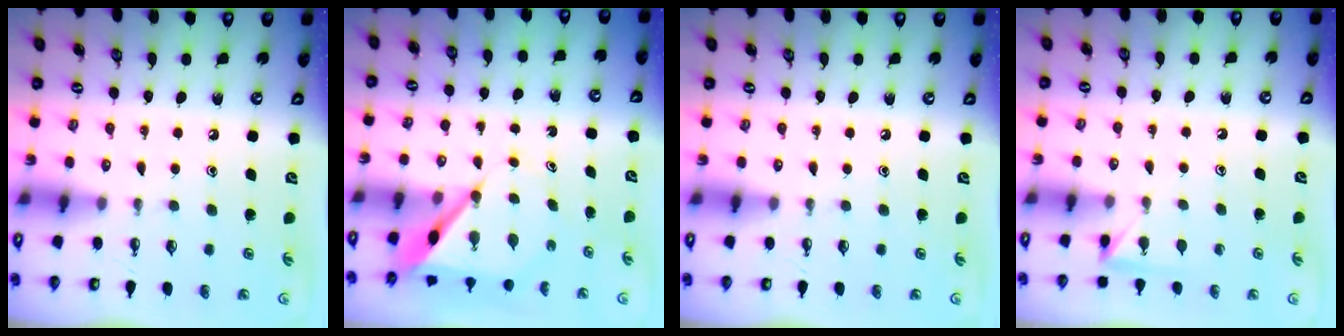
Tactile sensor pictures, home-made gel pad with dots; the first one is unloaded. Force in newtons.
{"total": 6.3, "press": 6.3, "slide": 0.6}
{"total": 0.0}
{"total": 2.9, "press": 2.9, "slide": 0.3}